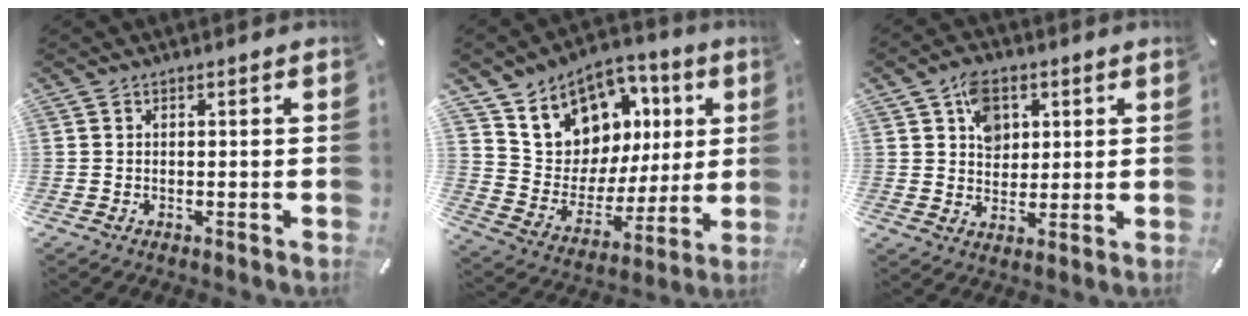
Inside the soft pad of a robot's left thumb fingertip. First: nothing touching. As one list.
[{"total": 11.8, "force": [6.5, 9.6, 2.0], "torque": [-0.042, -0.067, 0.124]}, {"total": 7.4, "force": [2.9, 6.0, 3.3], "torque": [-0.050, 0.003, 0.051]}]